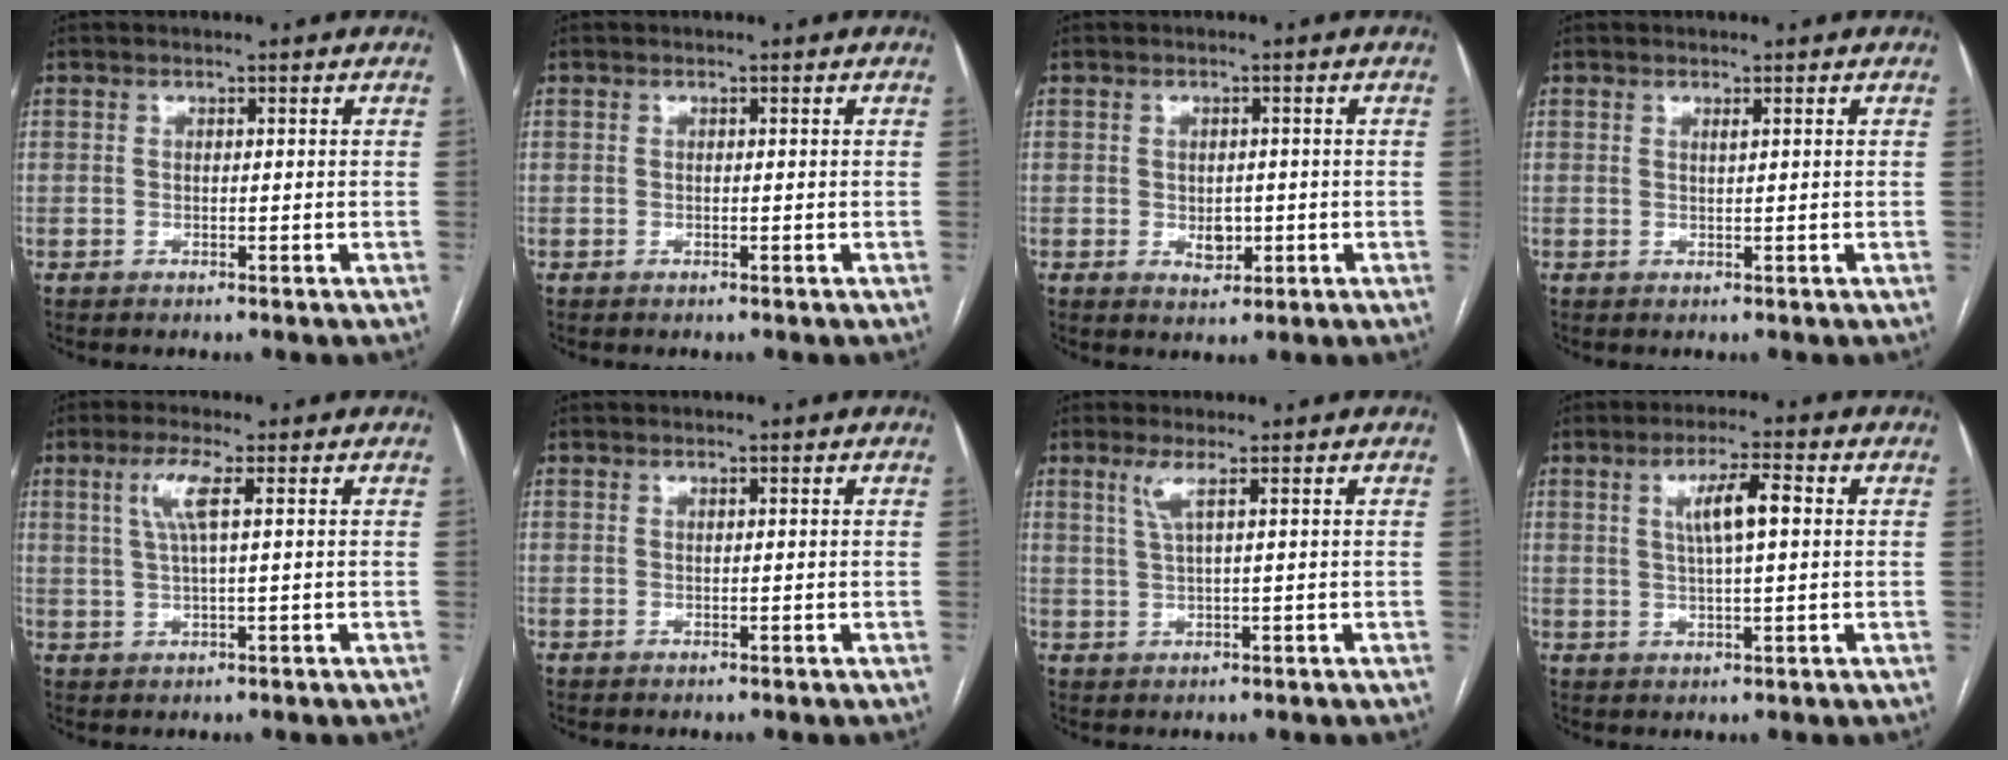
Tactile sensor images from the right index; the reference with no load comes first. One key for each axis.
{"total": 0.0}
{"total": 3.1, "fx": -0.7, "fy": 2.1, "fz": 2.1, "tx": -0.029, "ty": 0.002, "tz": -0.001}
{"total": 0.6, "fx": 0.3, "fy": 0.0, "fz": 0.5, "tx": -0.012, "ty": -0.001, "tz": 0.006}
{"total": 4.6, "fx": 1.5, "fy": 0.4, "fz": 4.3, "tx": -0.094, "ty": 0.005, "tz": 0.032}
{"total": 0.0}
{"total": 2.8, "fx": 1.3, "fy": -0.1, "fz": 2.5, "tx": -0.063, "ty": 0.003, "tz": 0.031}
{"total": 6.2, "fx": 1.4, "fy": 1.0, "fz": 5.9, "tx": -0.108, "ty": 0.010, "tz": 0.027}